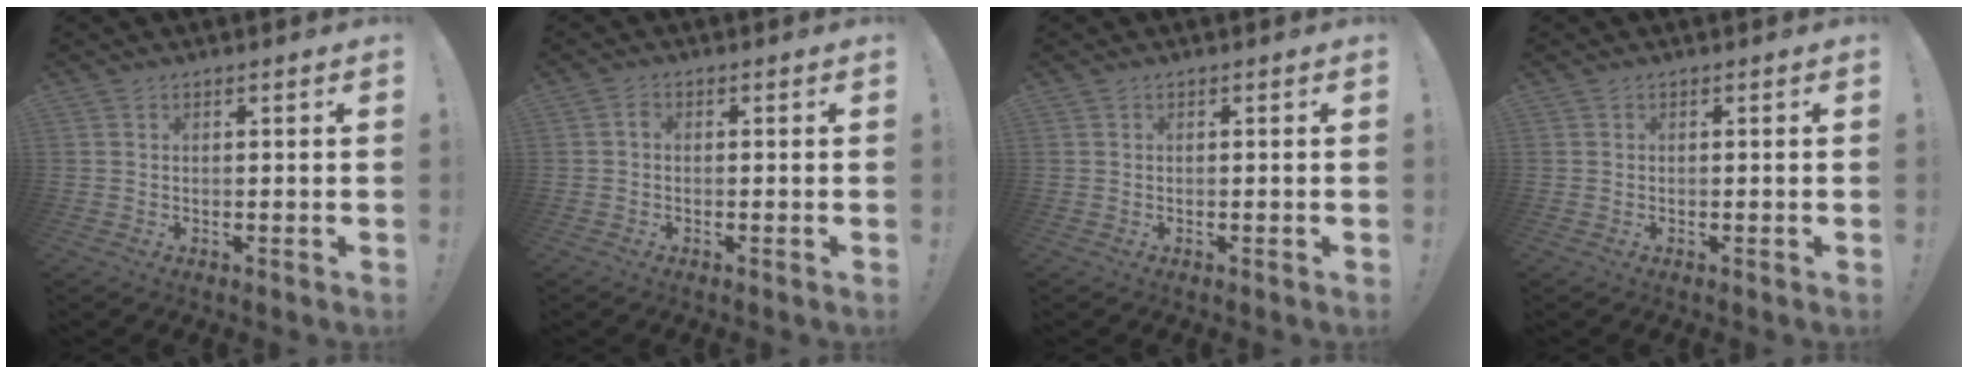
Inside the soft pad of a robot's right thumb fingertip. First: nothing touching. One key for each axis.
{"total": 1.0, "fx": -0.5, "fy": 0.6, "fz": 0.7, "tx": -0.015, "ty": 0.004, "tz": -0.008}
{"total": 0.0}
{"total": 0.0}